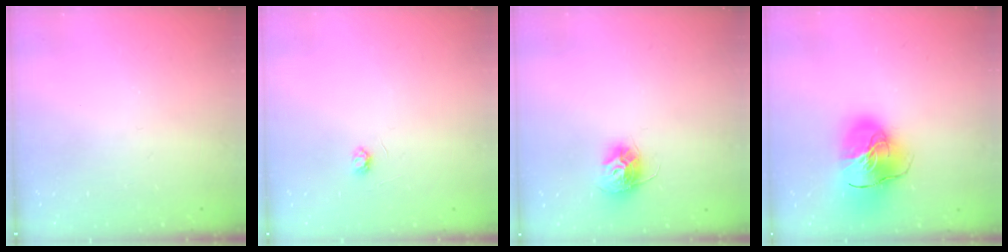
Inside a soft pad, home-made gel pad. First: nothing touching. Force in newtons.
{"total": 2.6, "press": 2.6, "slide": 0.3}
{"total": 10.3, "press": 10.3, "slide": 0.4}
{"total": 18.1, "press": 17.9, "slide": 2.6}